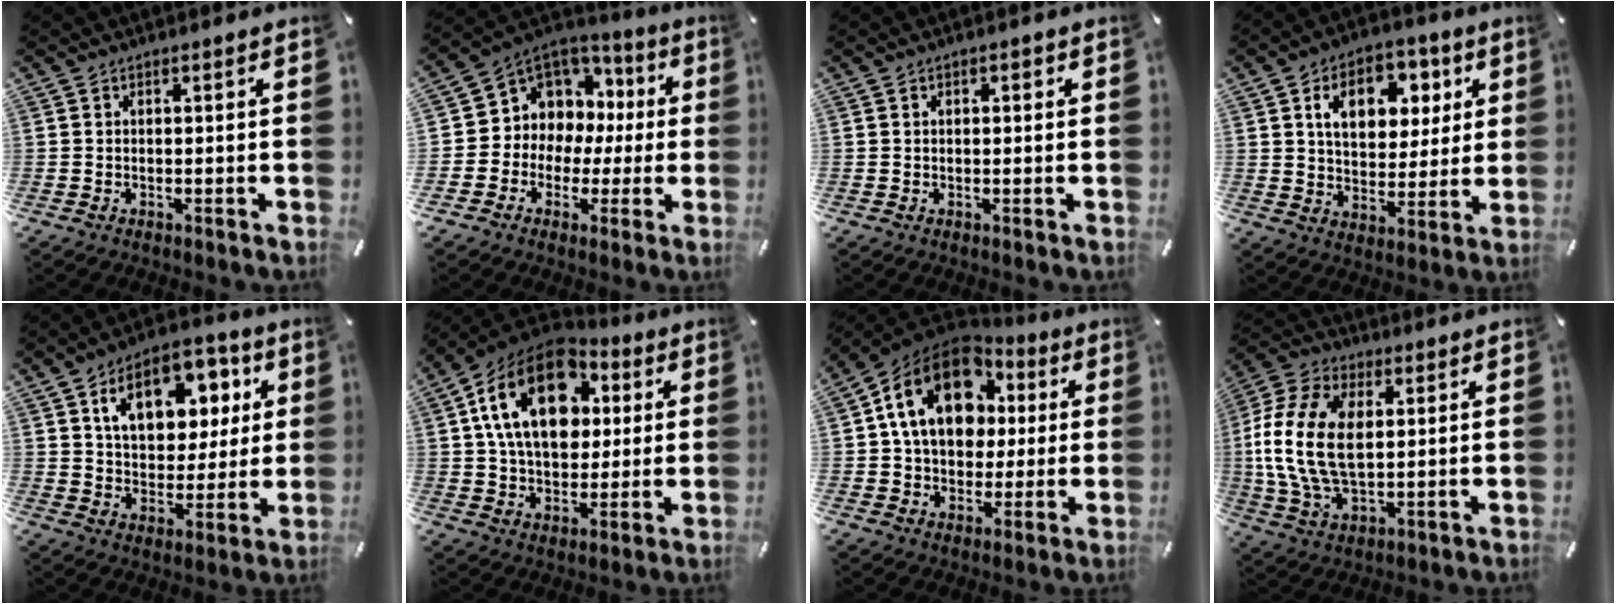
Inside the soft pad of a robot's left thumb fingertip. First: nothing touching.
{"total": 8.6, "force": [2.0, 8.3, 0.8], "torque": [-0.034, -0.035, 0.051]}
{"total": 0.9, "force": [0.2, 0.7, 0.5], "torque": [-0.012, 0.008, 0.001]}
{"total": 12.5, "force": [5.1, 9.1, 6.9], "torque": [-0.104, -0.011, 0.088]}
{"total": 14.7, "force": [6.6, 10.3, 8.2], "torque": [-0.129, -0.017, 0.119]}
{"total": 20.9, "force": [6.9, 14.0, 13.9], "torque": [-0.262, -0.011, 0.119]}
{"total": 18.6, "force": [4.9, 14.1, 11.1], "torque": [-0.203, -0.007, 0.090]}
{"total": 17.5, "force": [1.8, 11.5, 13.1], "torque": [-0.306, 0.006, 0.031]}